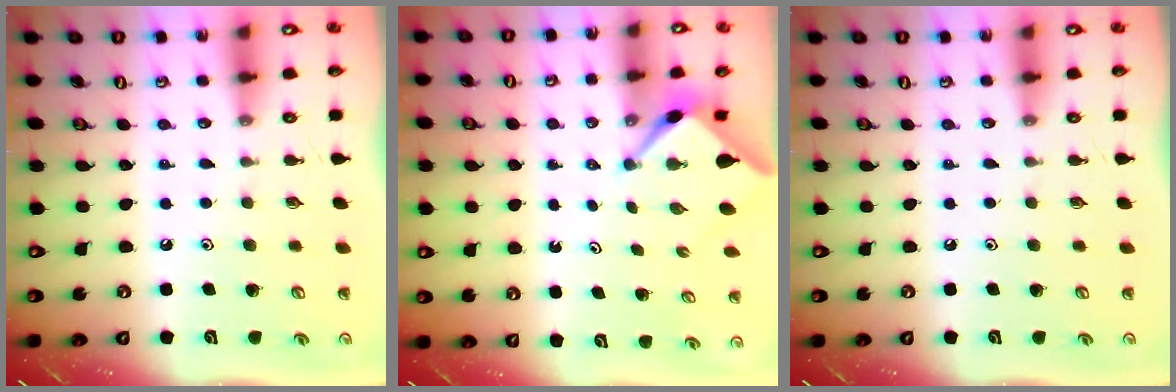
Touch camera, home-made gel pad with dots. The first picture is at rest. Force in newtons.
{"total": 2.4, "press": 2.4, "slide": 0.3}
{"total": 0.0}